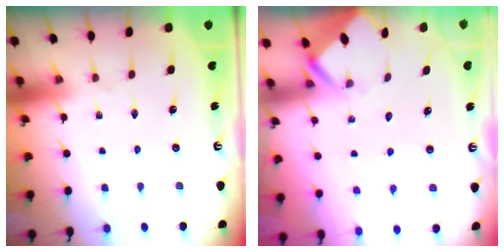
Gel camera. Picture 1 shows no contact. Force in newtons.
{"total": 3.0, "press": 3.0, "slide": 0.1}